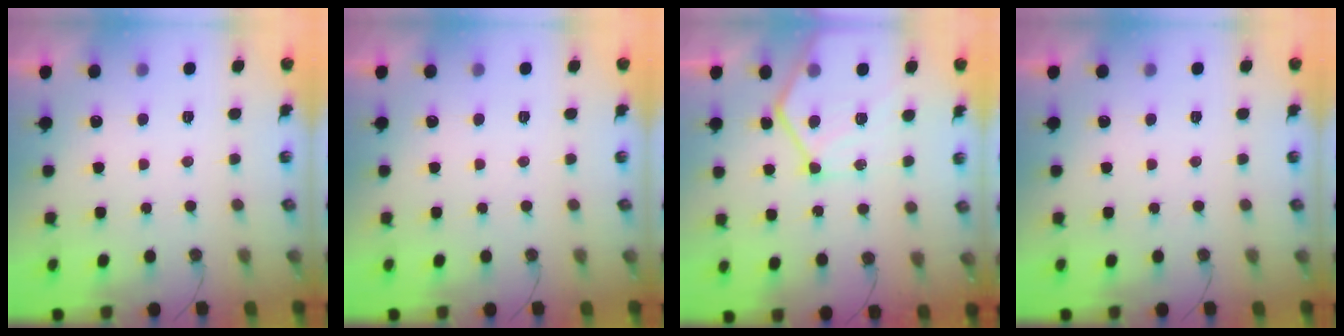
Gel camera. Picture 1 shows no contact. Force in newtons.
{"total": 0.0}
{"total": 15.0, "press": 14.9, "slide": 1.5}
{"total": 0.0}